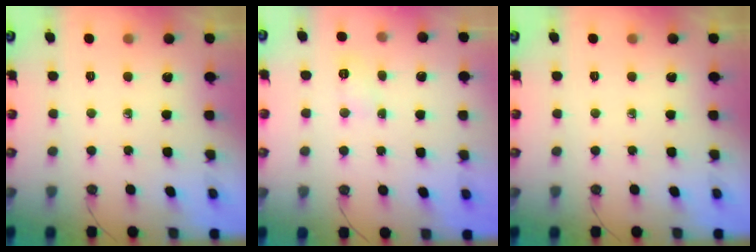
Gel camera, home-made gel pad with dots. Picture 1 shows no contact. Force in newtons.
{"total": 3.7, "press": 3.7, "slide": 0.3}
{"total": 0.0}